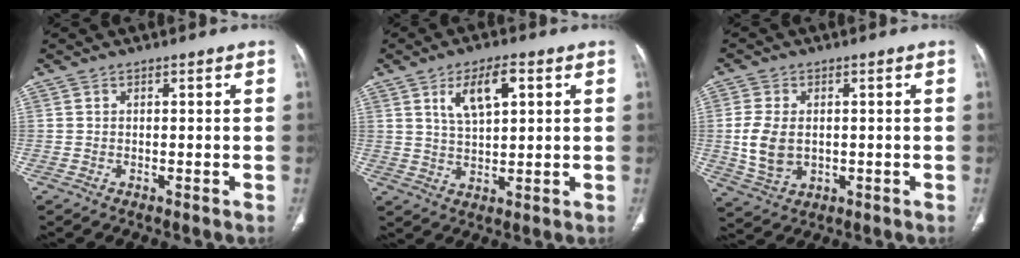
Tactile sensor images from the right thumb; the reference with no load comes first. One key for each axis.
{"total": 7.9, "fx": 3.2, "fy": 3.4, "fz": 6.4, "tx": -0.107, "ty": -0.007, "tz": 0.060}
{"total": 8.0, "fx": -0.1, "fy": 5.5, "fz": 5.8, "tx": -0.112, "ty": -0.007, "tz": 0.006}